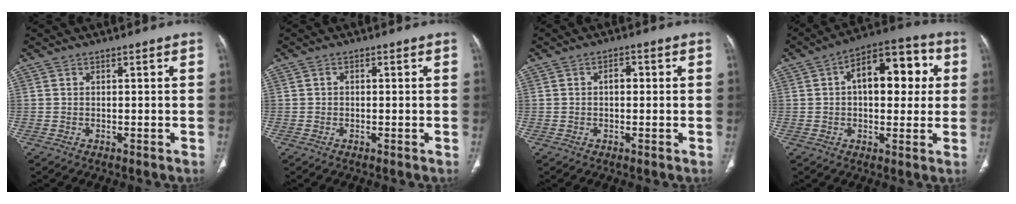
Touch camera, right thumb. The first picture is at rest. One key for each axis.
{"total": 0.6, "fx": 0.0, "fy": 0.5, "fz": 0.3, "tx": -0.003, "ty": 0.002, "tz": -0.003}
{"total": 2.3, "fx": 0.1, "fy": 1.4, "fz": 1.8, "tx": -0.026, "ty": 0.011, "tz": 0.000}
{"total": 15.6, "fx": 3.0, "fy": 8.6, "fz": 12.7, "tx": -0.145, "ty": 0.028, "tz": 0.039}